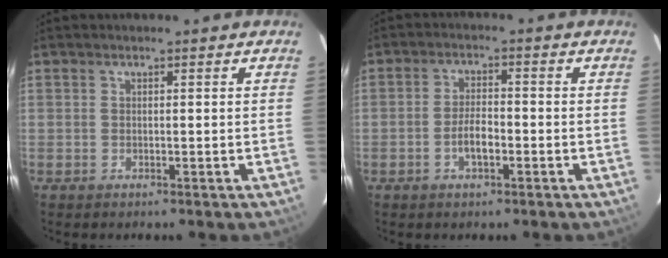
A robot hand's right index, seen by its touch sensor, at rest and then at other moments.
{"total": 4.0, "force": [-1.7, 1.5, 3.3], "torque": [-0.068, 0.005, -0.030]}